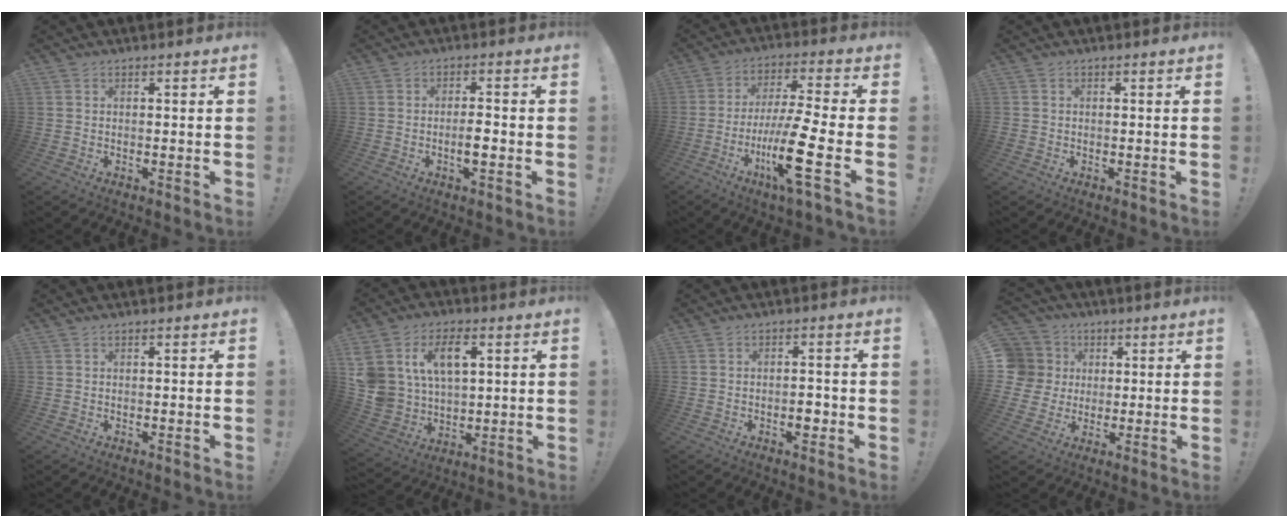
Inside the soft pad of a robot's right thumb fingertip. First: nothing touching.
{"total": 4.5, "force": [-1.5, 1.1, 4.1], "torque": [-0.067, -0.001, -0.029]}
{"total": 16.6, "force": [-5.7, 2.0, 15.5], "torque": [-0.285, 0.019, -0.091]}
{"total": 0.9, "force": [-0.4, 0.8, 0.1], "torque": [-0.008, 0.006, -0.006]}
{"total": 0.6, "force": [0.1, -0.1, -0.6], "torque": [0.014, 0.001, 0.001]}
{"total": 14.0, "force": [5.8, 9.9, 8.1], "torque": [-0.150, -0.019, 0.112]}
{"total": 3.5, "force": [-1.4, 1.9, 2.6], "torque": [-0.023, 0.001, -0.026]}
{"total": 10.5, "force": [1.6, 10.0, 2.9], "torque": [-0.047, -0.003, 0.037]}